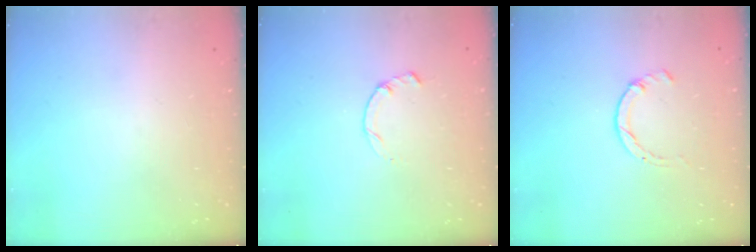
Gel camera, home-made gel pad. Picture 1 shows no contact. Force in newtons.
{"total": 0.5, "press": 0.4, "slide": 0.3}
{"total": 1.7, "press": 1.7, "slide": 0.3}